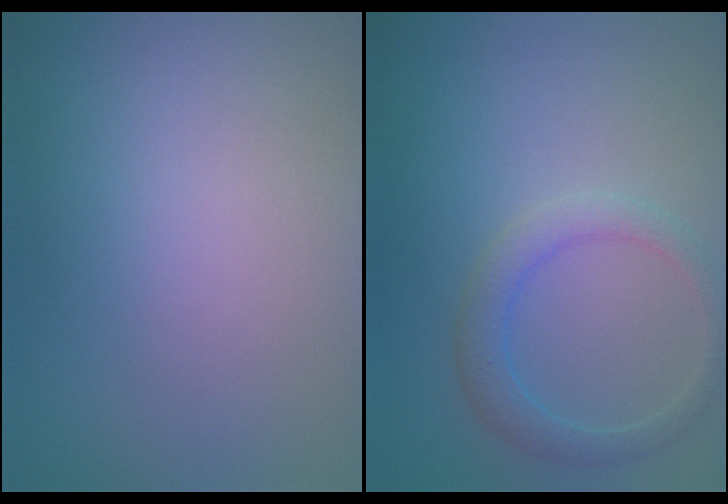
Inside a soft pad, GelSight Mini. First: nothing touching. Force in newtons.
{"total": 2.5, "press": 2.5, "slide": 0.0}